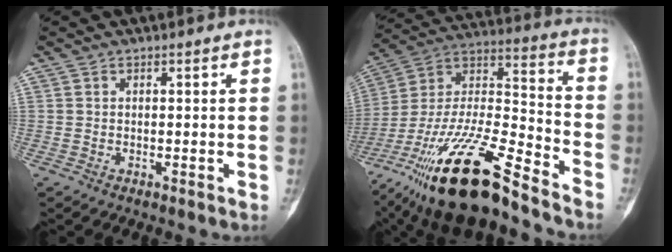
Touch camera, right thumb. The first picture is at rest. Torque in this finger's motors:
{"motor_torque": [3.58, 1.43, 1.27, -1.50, 0.71]}